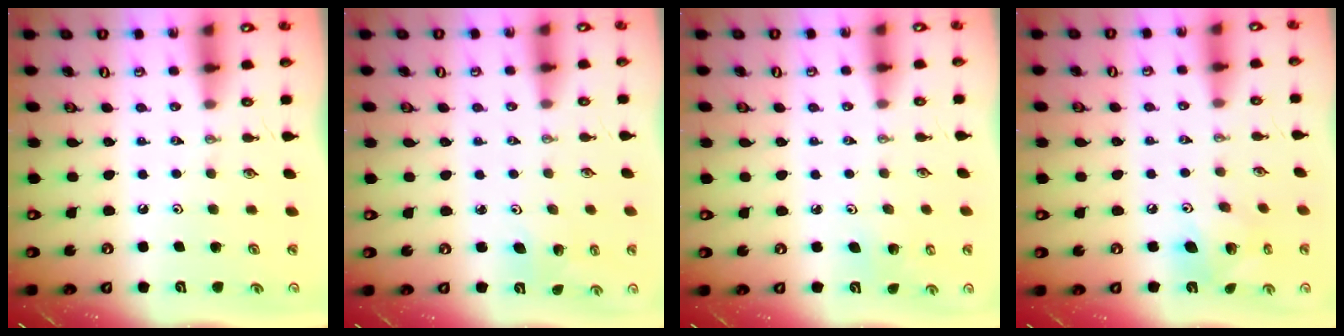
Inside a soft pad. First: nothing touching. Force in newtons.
{"total": 3.0, "press": 2.2, "slide": 2.0}
{"total": 3.3, "press": 3.3, "slide": 0.3}
{"total": 10.5, "press": 10.5, "slide": 1.0}